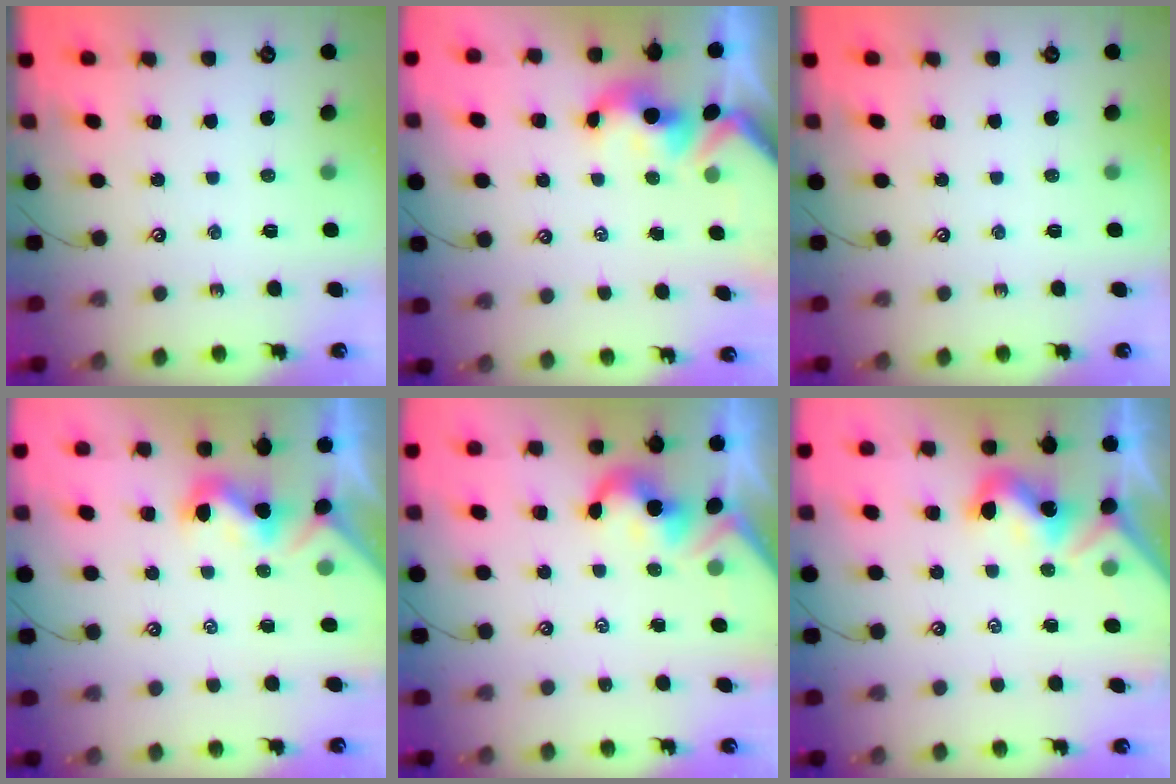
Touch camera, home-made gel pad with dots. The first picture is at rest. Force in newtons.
{"total": 1.5, "press": 1.3, "slide": 0.7}
{"total": 0.0}
{"total": 0.9, "press": 0.9, "slide": 0.4}
{"total": 2.0, "press": 1.9, "slide": 0.5}
{"total": 1.8, "press": 1.8, "slide": 0.2}